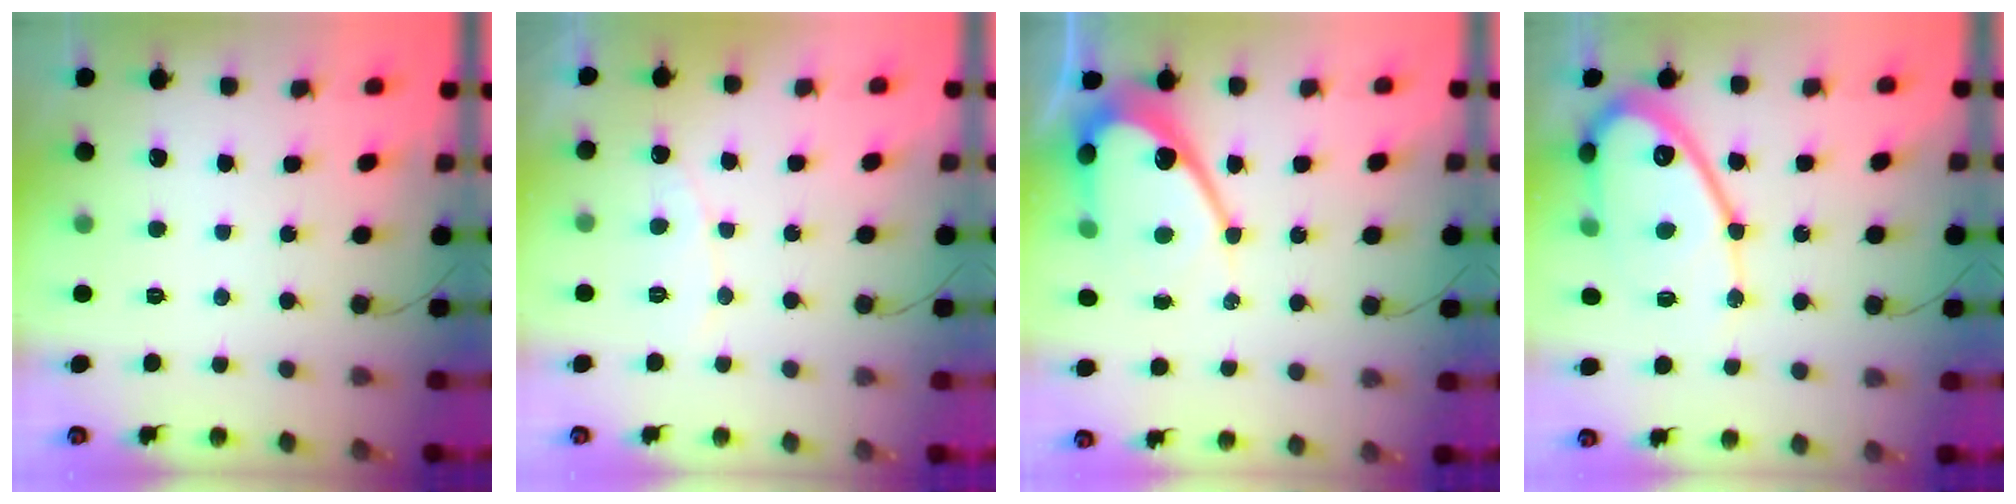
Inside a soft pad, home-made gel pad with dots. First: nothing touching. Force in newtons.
{"total": 5.3, "press": 5.3, "slide": 0.5}
{"total": 13.9, "press": 13.8, "slide": 1.2}
{"total": 16.1, "press": 16.1, "slide": 1.5}